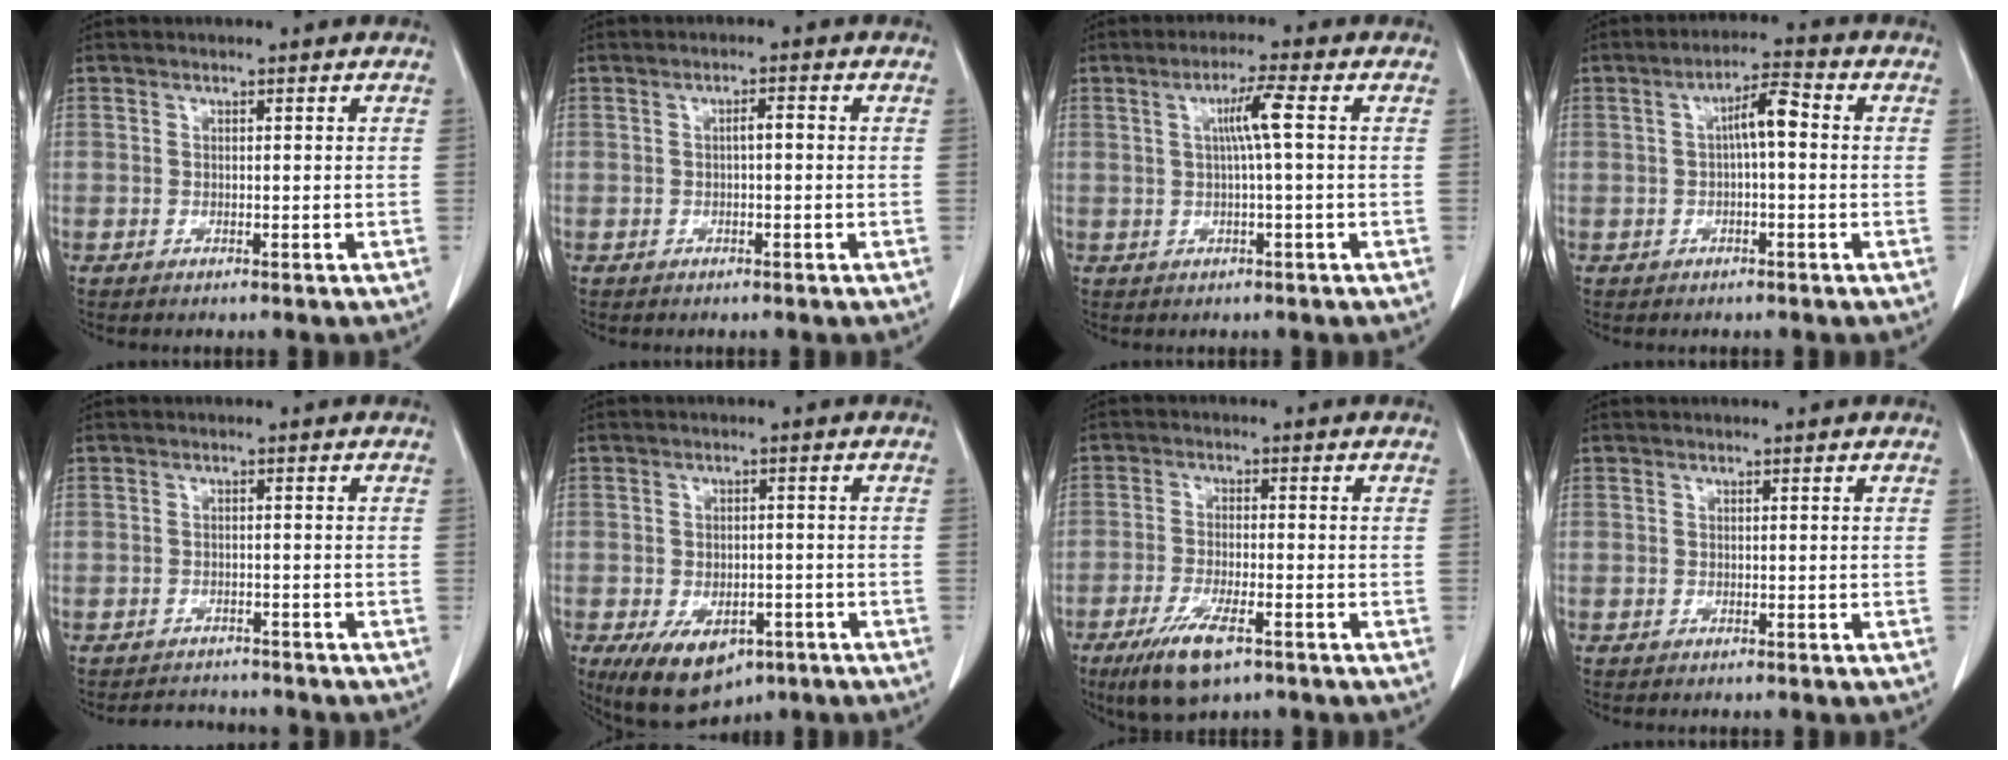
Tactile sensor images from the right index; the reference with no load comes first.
{"total": 1.5, "force": [0.0, 0.3, 1.5], "torque": [-0.026, 0.005, 0.000]}
{"total": 4.4, "force": [0.7, -0.7, 4.2], "torque": [-0.078, 0.006, 0.013]}
{"total": 4.7, "force": [0.3, 1.0, 4.6], "torque": [-0.078, 0.017, 0.002]}
{"total": 2.8, "force": [-2.6, 0.8, 0.0], "torque": [0.000, -0.004, -0.040]}
{"total": 10.0, "force": [-5.4, 5.7, 6.2], "torque": [-0.102, -0.007, -0.073]}
{"total": 7.8, "force": [-4.6, 1.8, 6.0], "torque": [-0.120, -0.019, -0.075]}
{"total": 0.0}